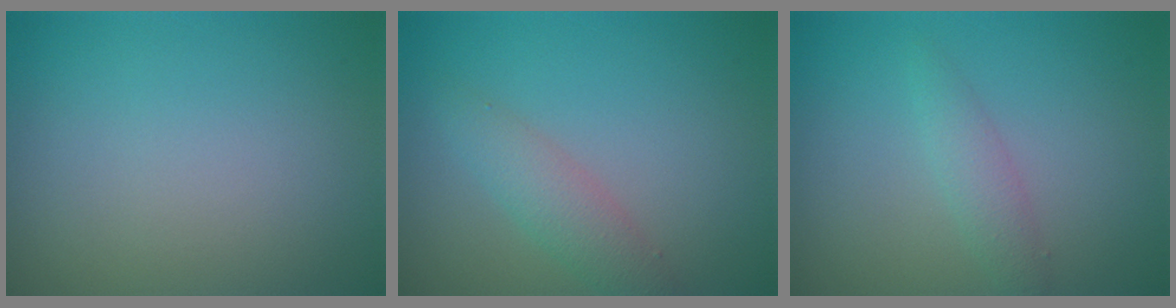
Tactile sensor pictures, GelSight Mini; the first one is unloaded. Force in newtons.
{"total": 2.5, "press": 2.5, "slide": 0.1}
{"total": 1.7, "press": 1.7, "slide": 0.1}